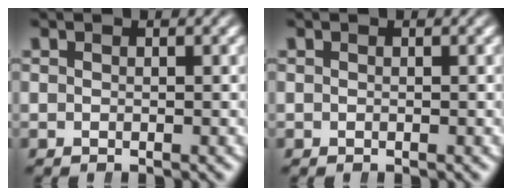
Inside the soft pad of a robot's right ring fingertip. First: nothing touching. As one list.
[{"total": 0.0}]